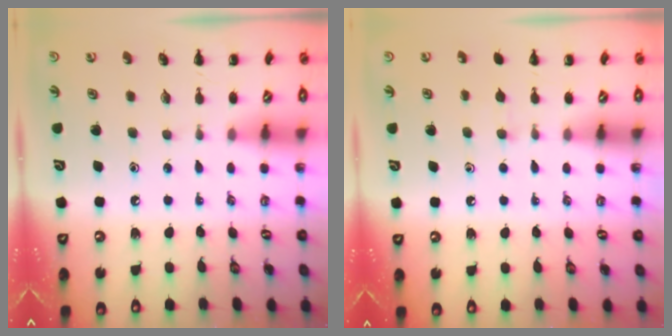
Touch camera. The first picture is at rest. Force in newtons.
{"total": 3.9, "press": 3.6, "slide": 1.6}